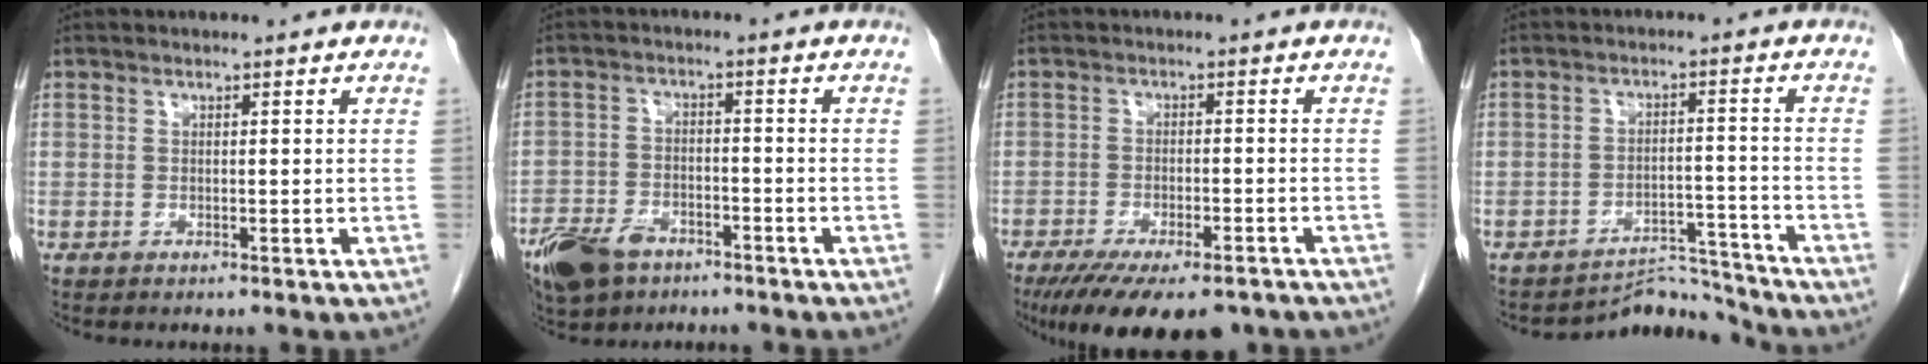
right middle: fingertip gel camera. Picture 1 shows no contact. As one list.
[{"total": 9.4, "force": [-6.5, 5.2, 4.5], "torque": [-0.090, -0.003, -0.112]}, {"total": 15.5, "force": [-11.9, 4.8, 8.7], "torque": [-0.150, -0.021, -0.169]}, {"total": 5.8, "force": [-5.4, 0.1, -1.9], "torque": [0.040, 0.028, -0.081]}]